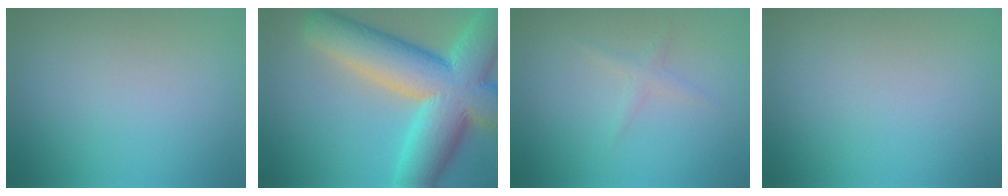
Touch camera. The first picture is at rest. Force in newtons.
{"total": 14.0, "press": 13.9, "slide": 0.8}
{"total": 1.0, "press": 1.0, "slide": 0.1}
{"total": 0.0}